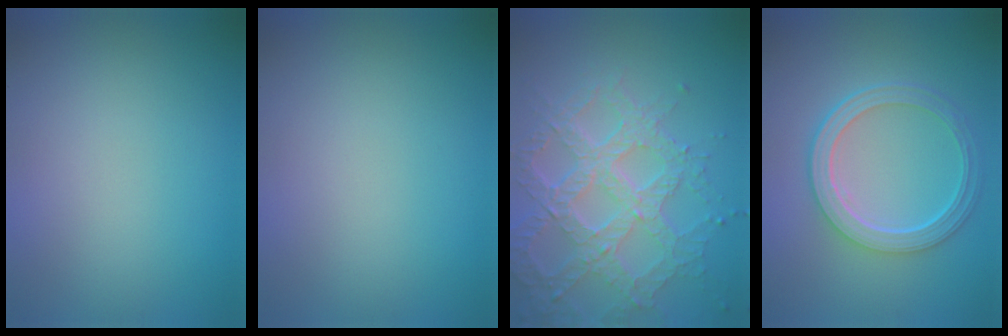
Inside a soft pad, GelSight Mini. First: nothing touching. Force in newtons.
{"total": 0.0}
{"total": 6.9, "press": 5.3, "slide": 4.5}
{"total": 5.2, "press": 3.9, "slide": 3.5}